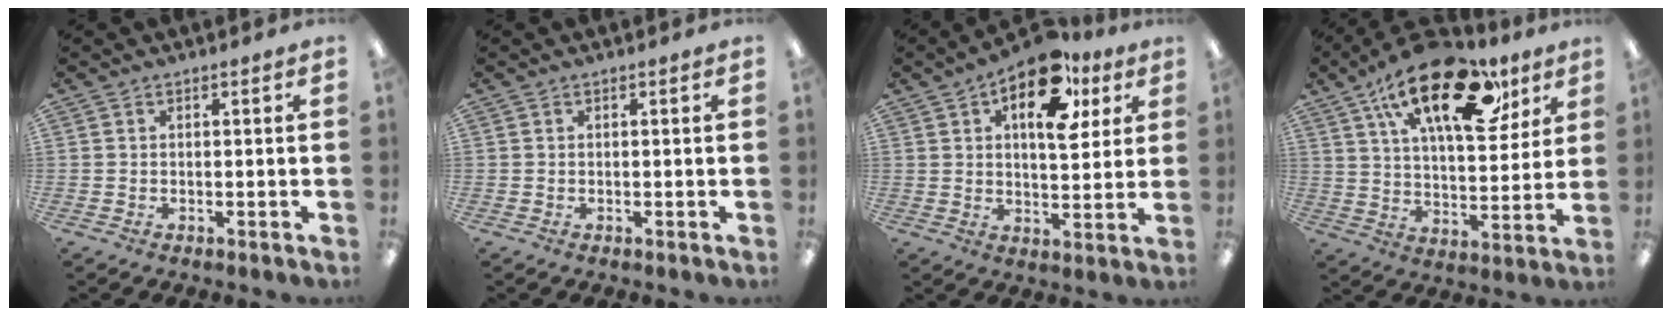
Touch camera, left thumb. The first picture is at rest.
{"total": 0.0}
{"total": 16.5, "force": [8.9, 8.4, 11.2], "torque": [-0.142, -0.036, 0.145]}
{"total": 24.4, "force": [13.5, 10.9, 17.1], "torque": [-0.263, -0.058, 0.226]}